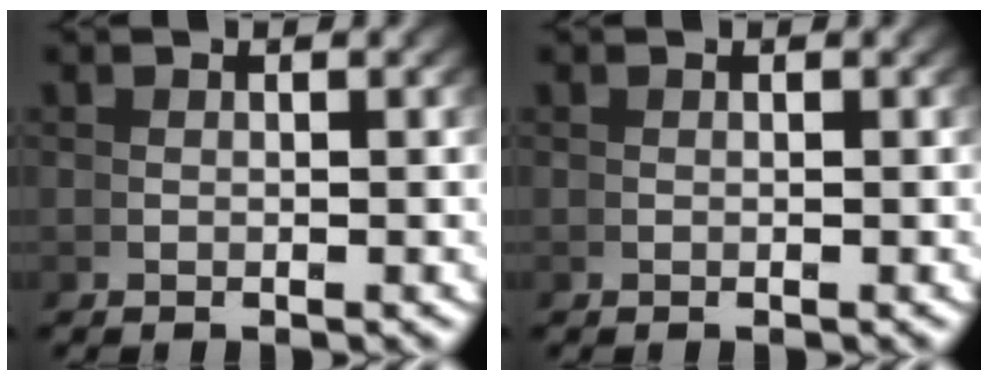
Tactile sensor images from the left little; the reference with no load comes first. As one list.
[{"total": 0.0}]